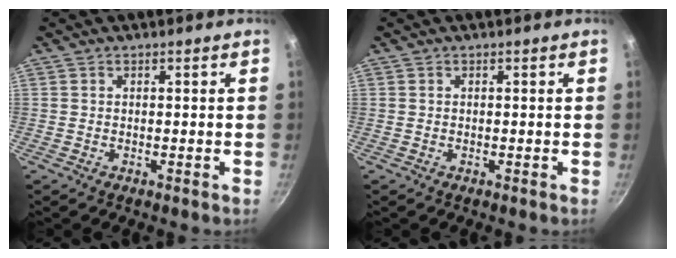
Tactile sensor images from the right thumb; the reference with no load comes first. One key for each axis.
{"total": 0.0}